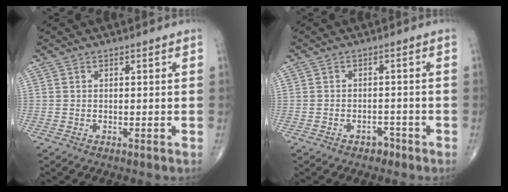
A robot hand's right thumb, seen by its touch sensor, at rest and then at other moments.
{"total": 2.1, "force": [-1.5, 1.3, 0.6], "torque": [-0.005, 0.011, -0.019]}